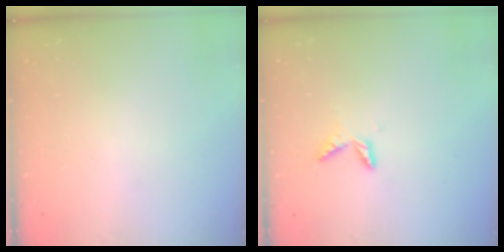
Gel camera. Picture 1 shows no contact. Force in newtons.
{"total": 5.4, "press": 5.3, "slide": 0.5}